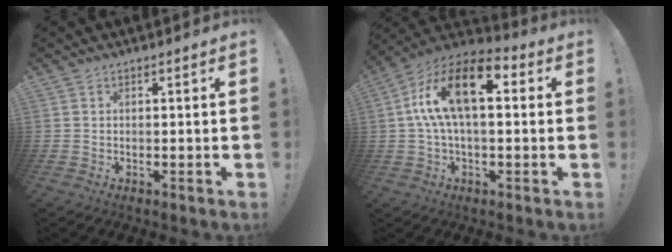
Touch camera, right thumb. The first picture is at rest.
{"total": 16.7, "force": [3.9, 7.9, 14.2], "torque": [-0.251, -0.004, 0.060]}